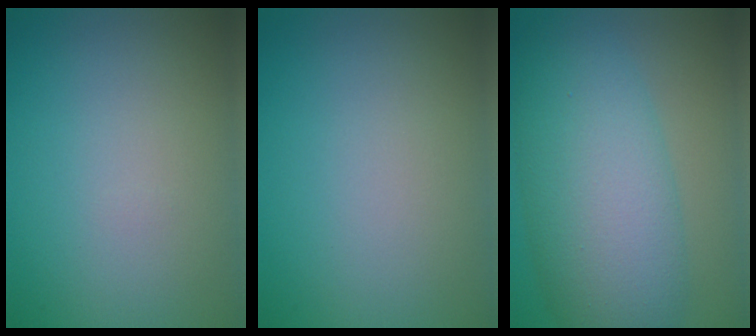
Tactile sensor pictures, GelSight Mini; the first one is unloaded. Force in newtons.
{"total": 0.0}
{"total": 9.9, "press": 9.8, "slide": 0.1}